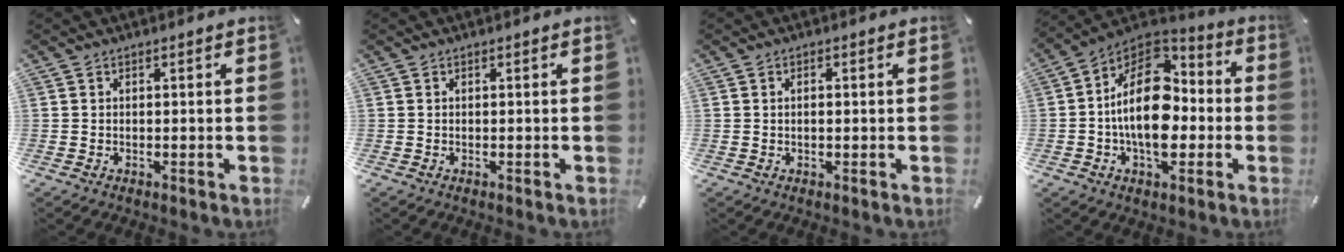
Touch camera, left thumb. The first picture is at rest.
{"total": 0.0}
{"total": 1.2, "force": [0.0, 0.4, 1.1], "torque": [-0.021, 0.001, -0.001]}
{"total": 18.9, "force": [-1.4, 12.1, 14.5], "torque": [-0.266, 0.005, -0.027]}